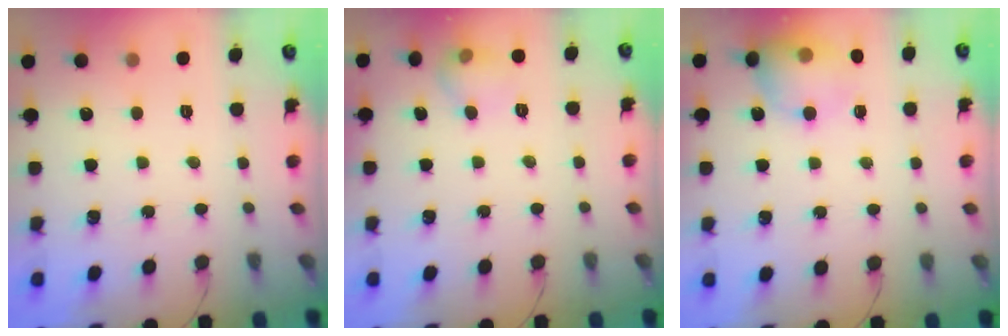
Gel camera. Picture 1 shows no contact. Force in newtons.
{"total": 6.5, "press": 6.3, "slide": 1.4}
{"total": 12.7, "press": 12.5, "slide": 2.0}